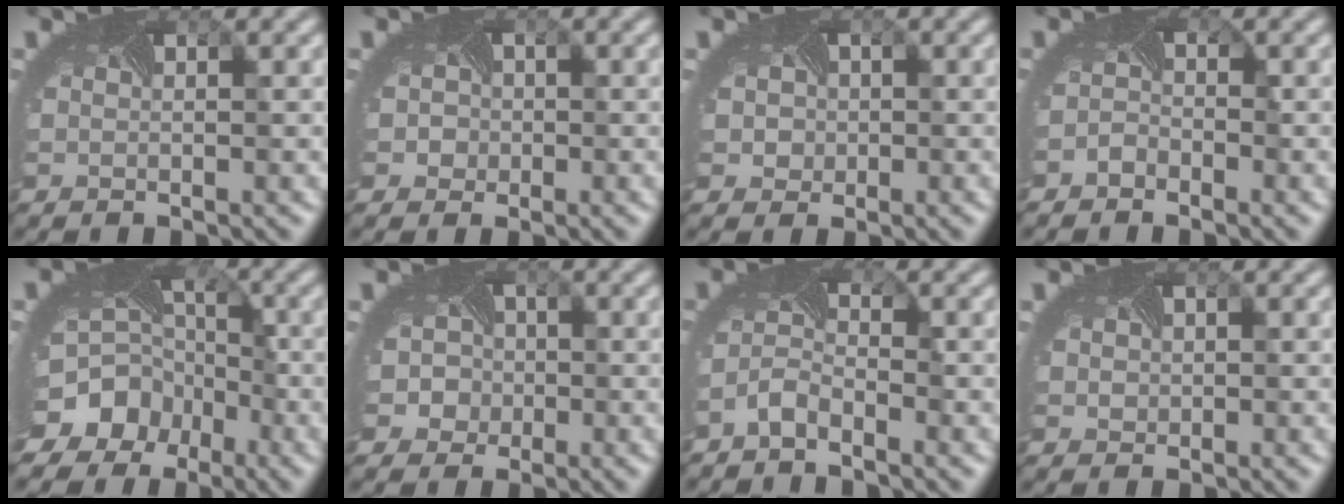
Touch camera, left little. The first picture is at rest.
{"total": 2.3, "force": [-0.1, 2.2, 0.7], "torque": [0.000, 0.005, -0.010]}
{"total": 2.7, "force": [0.4, 2.4, 1.1], "torque": [-0.016, 0.012, -0.003]}
{"total": 1.3, "force": [-1.2, 0.5, -0.1], "torque": [-0.006, -0.003, -0.027]}
{"total": 12.6, "force": [-6.6, 10.2, 3.5], "torque": [-0.086, -0.051, -0.105]}
{"total": 4.8, "force": [-0.7, 4.4, 1.6], "torque": [-0.012, 0.013, -0.032]}
{"total": 1.9, "force": [-1.8, 0.5, 0.6], "torque": [-0.026, 0.000, -0.041]}
{"total": 1.2, "force": [0.4, 1.2, 0.2], "torque": [-0.004, -0.001, 0.000]}